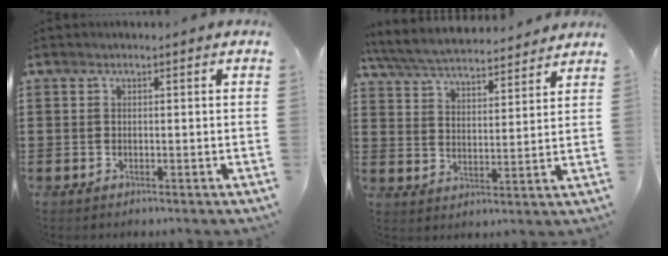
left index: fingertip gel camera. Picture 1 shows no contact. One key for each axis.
{"total": 6.0, "fx": 5.7, "fy": 0.4, "fz": 1.6, "tx": -0.057, "ty": -0.032, "tz": 0.099}